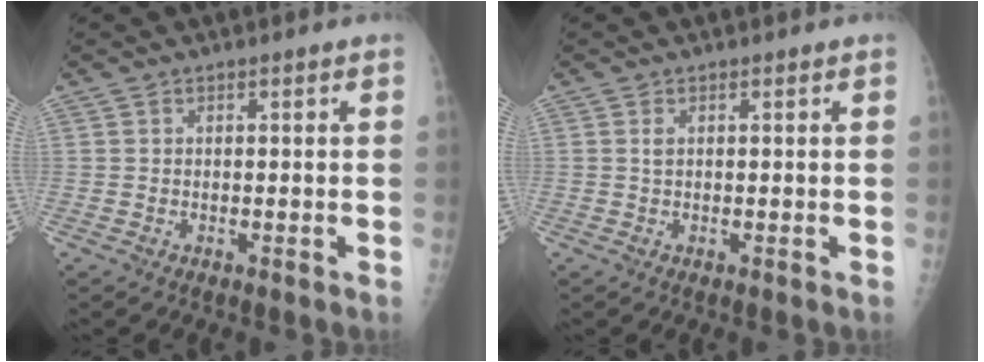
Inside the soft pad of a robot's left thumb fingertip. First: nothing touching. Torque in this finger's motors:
{"motor_torque": [0.35, 0.53, 0.28, -0.09, -0.02]}